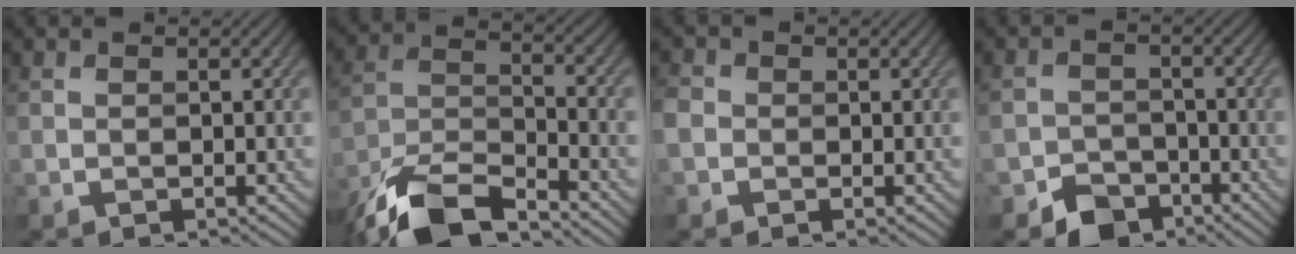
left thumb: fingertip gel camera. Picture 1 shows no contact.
{"total": 12.0, "force": [-9.4, 3.6, 6.6], "torque": [-0.135, -0.010, -0.190]}
{"total": 2.5, "force": [-0.4, 2.3, 1.0], "torque": [-0.025, 0.002, -0.015]}
{"total": 4.9, "force": [-3.6, 2.9, 1.6], "torque": [-0.025, -0.005, -0.071]}